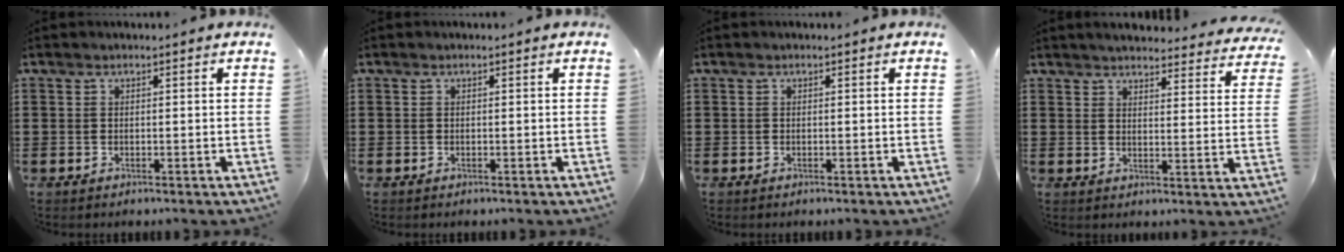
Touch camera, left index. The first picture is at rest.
{"total": 0.0}
{"total": 0.0}
{"total": 3.7, "force": [3.6, 0.0, 0.7], "torque": [-0.023, -0.025, 0.059]}